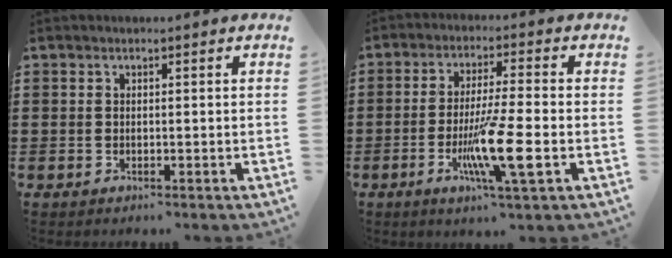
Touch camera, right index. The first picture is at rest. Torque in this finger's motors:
{"motor_torque": [2.14, 0.00, 0.80, 0.21]}